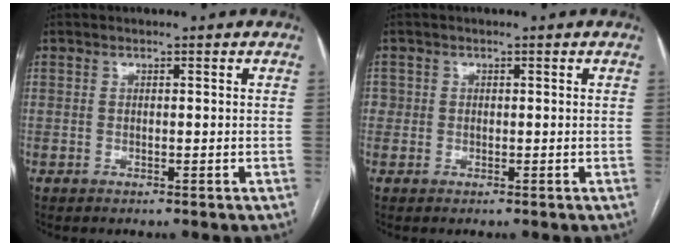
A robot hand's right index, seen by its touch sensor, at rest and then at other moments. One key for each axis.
{"total": 1.2, "fx": 0.0, "fy": 1.2, "fz": 0.2, "tx": 0.008, "ty": 0.005, "tz": -0.002}